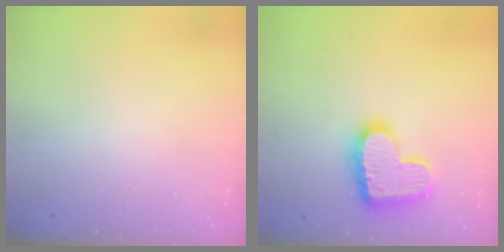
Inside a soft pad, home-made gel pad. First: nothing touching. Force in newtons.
{"total": 20.1, "press": 20.1, "slide": 1.3}